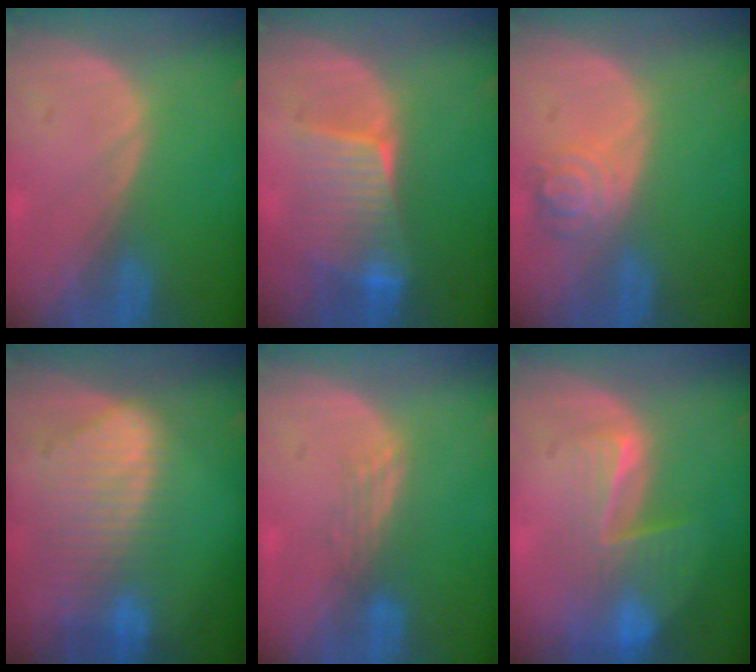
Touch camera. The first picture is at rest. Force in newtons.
{"total": 6.6, "press": 6.6, "slide": 0.6}
{"total": 4.5, "press": 4.2, "slide": 1.7}
{"total": 9.3, "press": 8.1, "slide": 4.4}
{"total": 3.0, "press": 2.5, "slide": 1.7}
{"total": 8.4, "press": 7.2, "slide": 4.3}